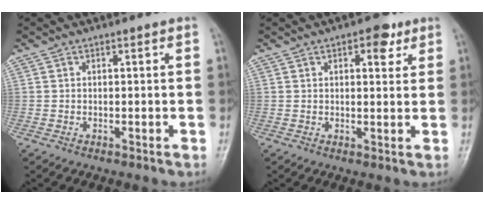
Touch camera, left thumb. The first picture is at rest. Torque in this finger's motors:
{"motor_torque": [-0.09, 0.01, -0.03, 0.09, 0.06]}